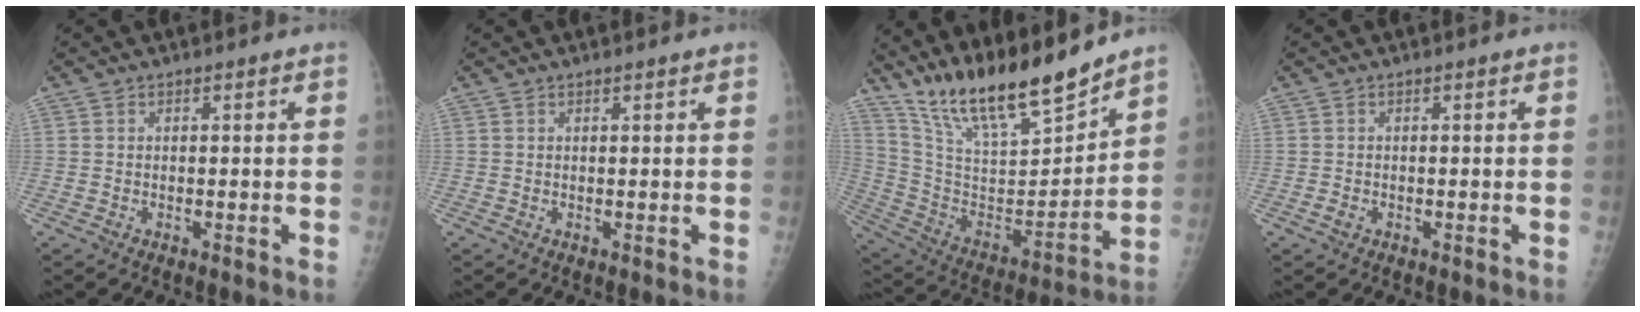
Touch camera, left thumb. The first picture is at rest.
{"total": 1.0, "force": [0.8, 0.0, 0.6], "torque": [-0.007, 0.001, 0.014]}
{"total": 20.5, "force": [17.5, 4.1, 9.9], "torque": [-0.141, -0.102, 0.318]}
{"total": 0.9, "force": [-0.3, 0.6, 0.6], "torque": [-0.010, 0.003, -0.002]}